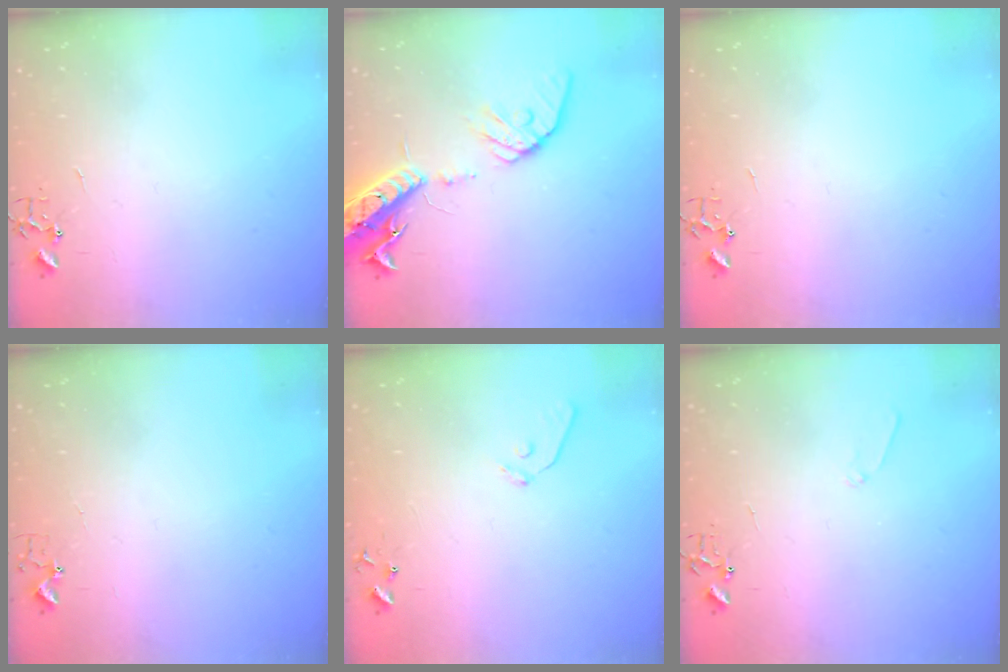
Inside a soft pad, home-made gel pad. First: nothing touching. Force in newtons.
{"total": 17.5, "press": 17.1, "slide": 3.5}
{"total": 0.0}
{"total": 3.7, "press": 3.6, "slide": 0.5}
{"total": 7.4, "press": 7.4, "slide": 0.6}
{"total": 5.9, "press": 5.9, "slide": 0.4}